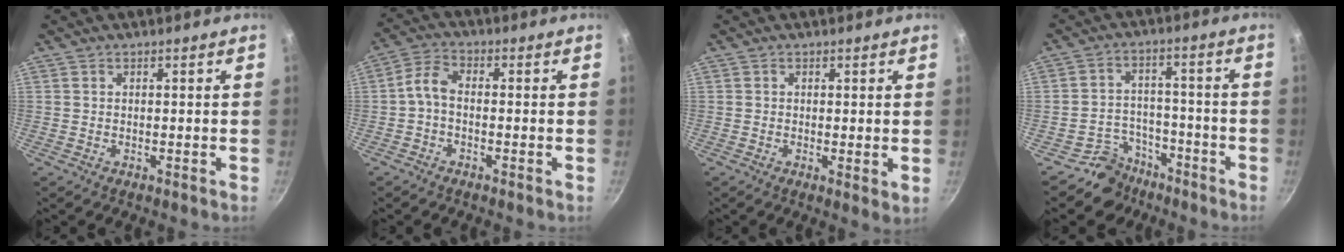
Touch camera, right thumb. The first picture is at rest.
{"total": 4.1, "force": [-1.1, 2.3, 3.2], "torque": [-0.072, 0.024, -0.033]}
{"total": 2.0, "force": [0.4, 0.8, 1.8], "torque": [-0.026, -0.011, 0.003]}
{"total": 7.6, "force": [-5.7, 5.0, 0.1], "torque": [0.031, 0.058, -0.099]}